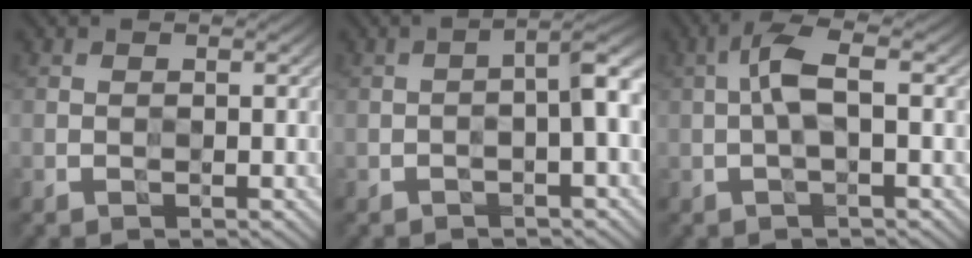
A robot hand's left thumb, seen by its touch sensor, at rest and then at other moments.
{"total": 4.3, "force": [-0.5, 0.8, 4.2], "torque": [-0.063, 0.015, -0.015]}
{"total": 3.9, "force": [0.2, 1.0, 3.7], "torque": [-0.083, 0.014, -0.005]}